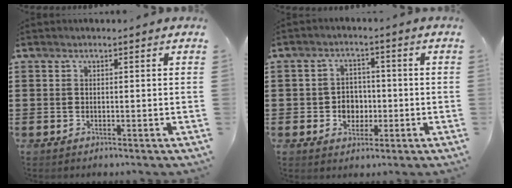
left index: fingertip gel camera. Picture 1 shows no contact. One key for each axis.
{"total": 4.0, "fx": -0.9, "fy": 3.5, "fz": 1.7, "tx": -0.035, "ty": 0.003, "tz": -0.024}